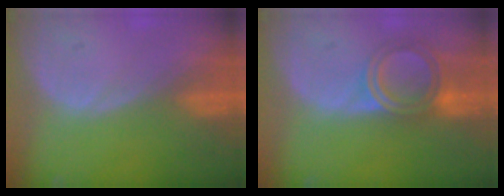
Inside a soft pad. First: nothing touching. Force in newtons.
{"total": 6.1, "press": 5.3, "slide": 3.1}